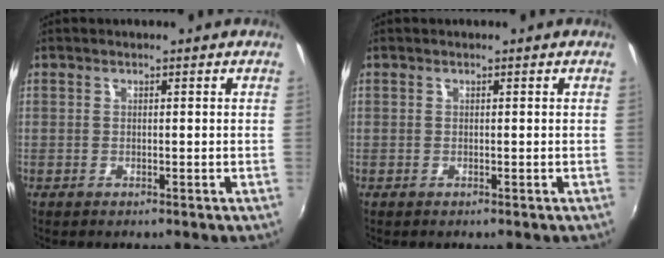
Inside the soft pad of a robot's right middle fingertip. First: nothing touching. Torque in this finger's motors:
{"motor_torque": [0.00, 0.00, 0.00, 0.00]}